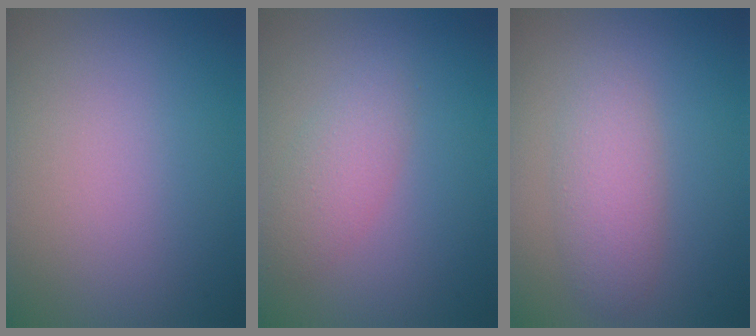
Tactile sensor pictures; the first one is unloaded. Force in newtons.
{"total": 2.3, "press": 2.3, "slide": 0.1}
{"total": 2.9, "press": 2.9, "slide": 0.2}